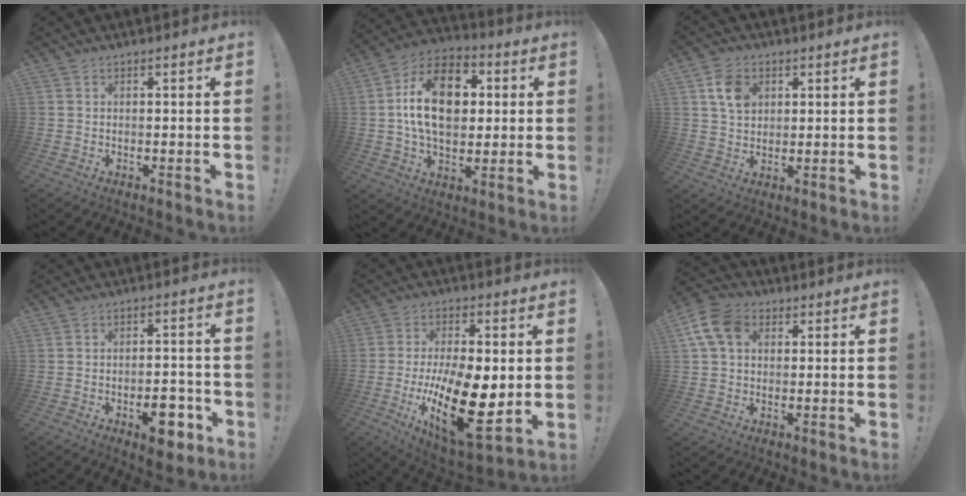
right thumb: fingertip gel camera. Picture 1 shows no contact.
{"total": 19.2, "force": [3.1, 12.5, 14.3], "torque": [-0.237, 0.002, 0.052]}
{"total": 8.1, "force": [3.1, 6.1, 4.2], "torque": [-0.062, 0.001, 0.060]}
{"total": 9.3, "force": [-4.5, 4.9, 6.5], "torque": [-0.071, 0.029, -0.071]}
{"total": 23.0, "force": [-4.2, 10.1, 20.2], "torque": [-0.365, 0.006, -0.054]}
{"total": 10.7, "force": [3.1, 7.6, 6.9], "torque": [-0.137, 0.009, 0.062]}